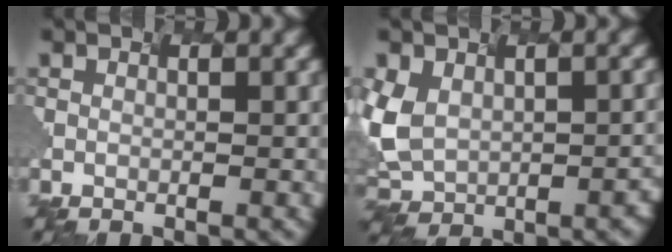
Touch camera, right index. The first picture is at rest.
{"total": 7.1, "force": [-0.9, 5.4, 4.5], "torque": [-0.093, -0.023, -0.002]}